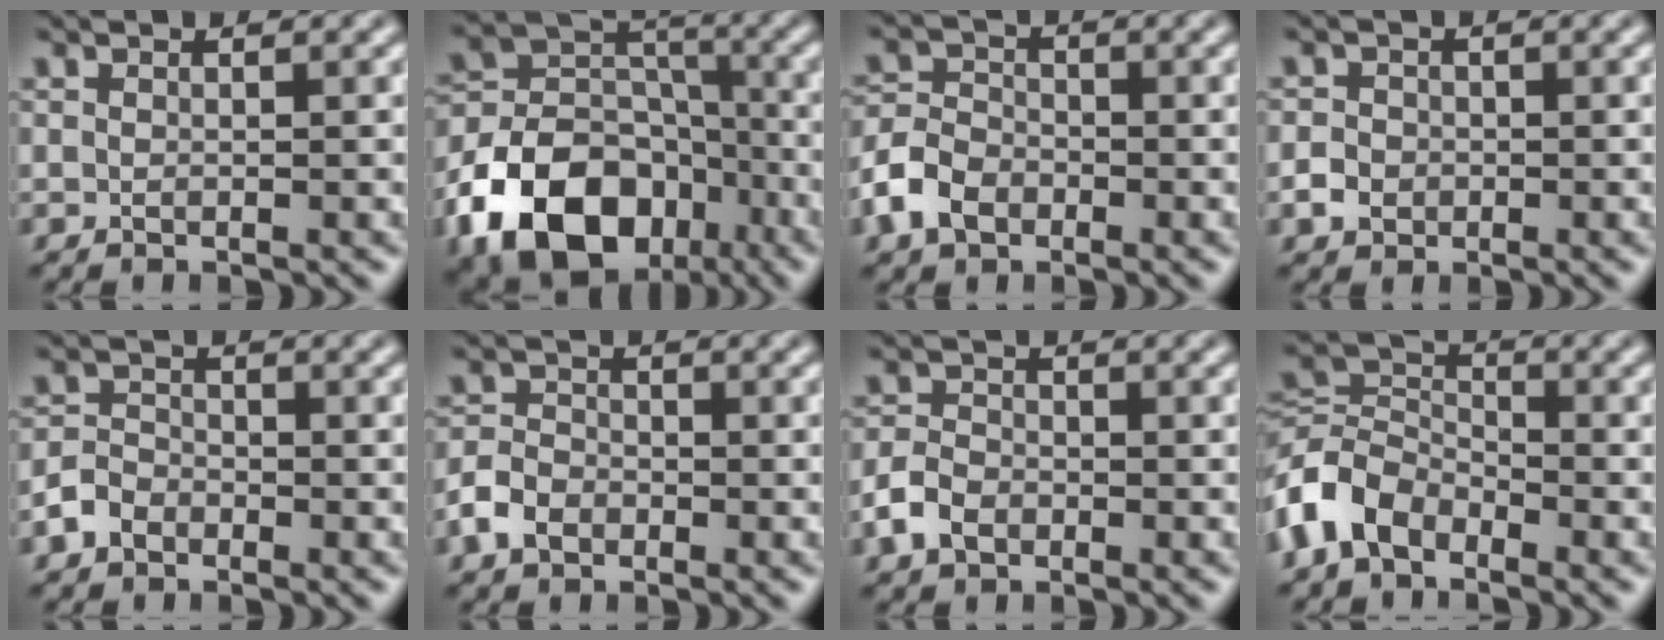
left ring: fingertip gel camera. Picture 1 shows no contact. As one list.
[{"total": 13.3, "force": [-6.6, 9.3, 6.8], "torque": [-0.144, 0.000, -0.126]}, {"total": 4.1, "force": [-2.1, 2.9, 2.0], "torque": [-0.045, 0.002, -0.048]}, {"total": 1.8, "force": [-0.6, 1.6, 0.6], "torque": [-0.005, 0.000, -0.015]}, {"total": 2.1, "force": [-1.3, 1.5, 0.7], "torque": [-0.009, 0.006, -0.032]}, {"total": 2.9, "force": [-1.5, 2.0, 1.3], "torque": [-0.024, 0.003, -0.037]}, {"total": 2.8, "force": [-1.4, 2.0, 1.4], "torque": [-0.025, 0.002, -0.035]}, {"total": 5.6, "force": [-3.1, 3.6, 3.0], "torque": [-0.069, 0.004, -0.077]}]